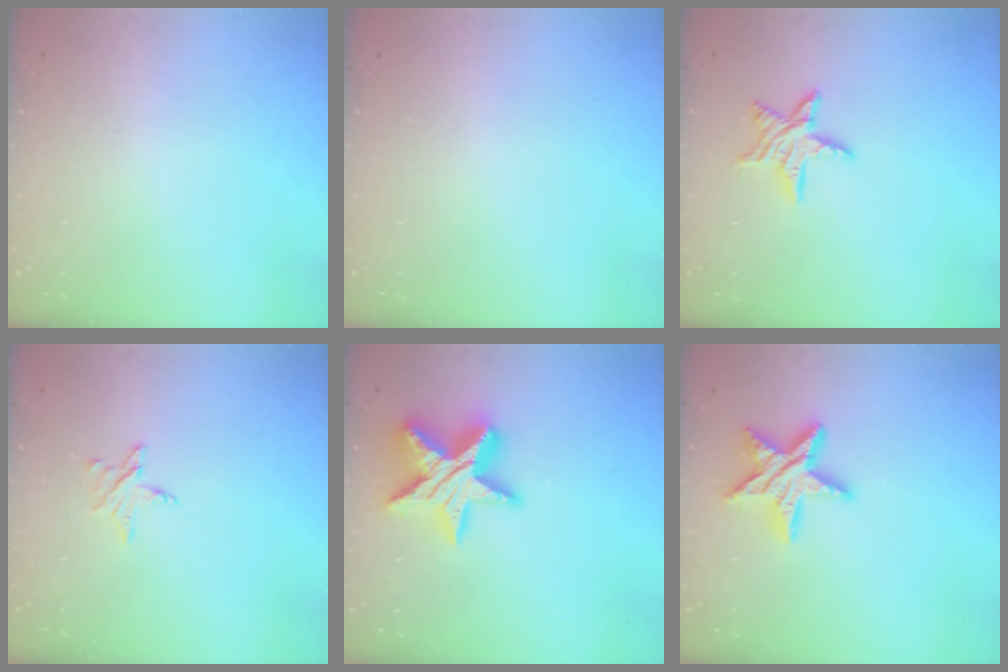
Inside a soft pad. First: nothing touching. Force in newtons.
{"total": 0.0}
{"total": 9.4, "press": 9.4, "slide": 0.7}
{"total": 3.7, "press": 3.7, "slide": 0.3}
{"total": 17.5, "press": 17.4, "slide": 1.4}
{"total": 13.1, "press": 13.1, "slide": 1.0}